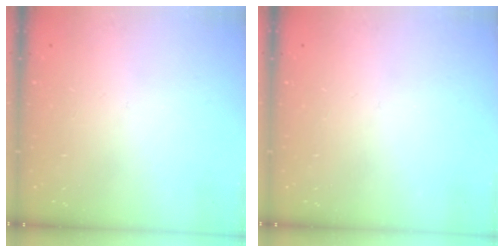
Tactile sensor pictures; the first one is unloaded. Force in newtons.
{"total": 0.0}